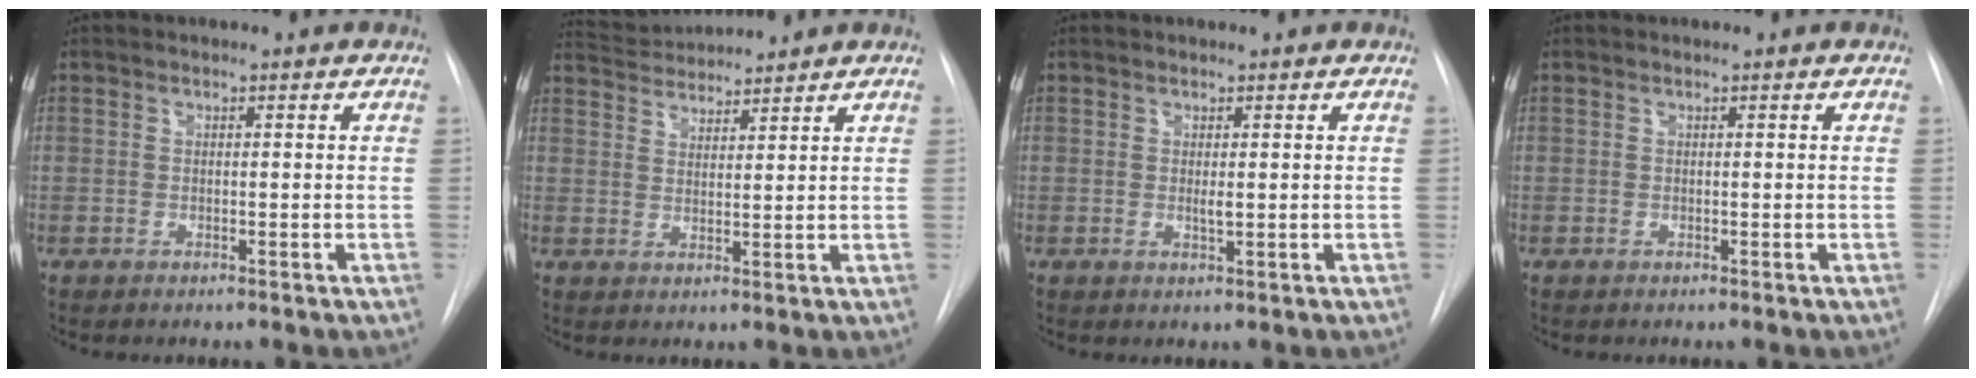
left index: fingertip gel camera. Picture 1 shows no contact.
{"total": 5.7, "force": [5.7, -0.2, 0.3], "torque": [-0.015, 0.024, 0.104]}
{"total": 0.9, "force": [0.2, 0.2, 0.9], "torque": [-0.019, -0.003, 0.006]}
{"total": 0.0}